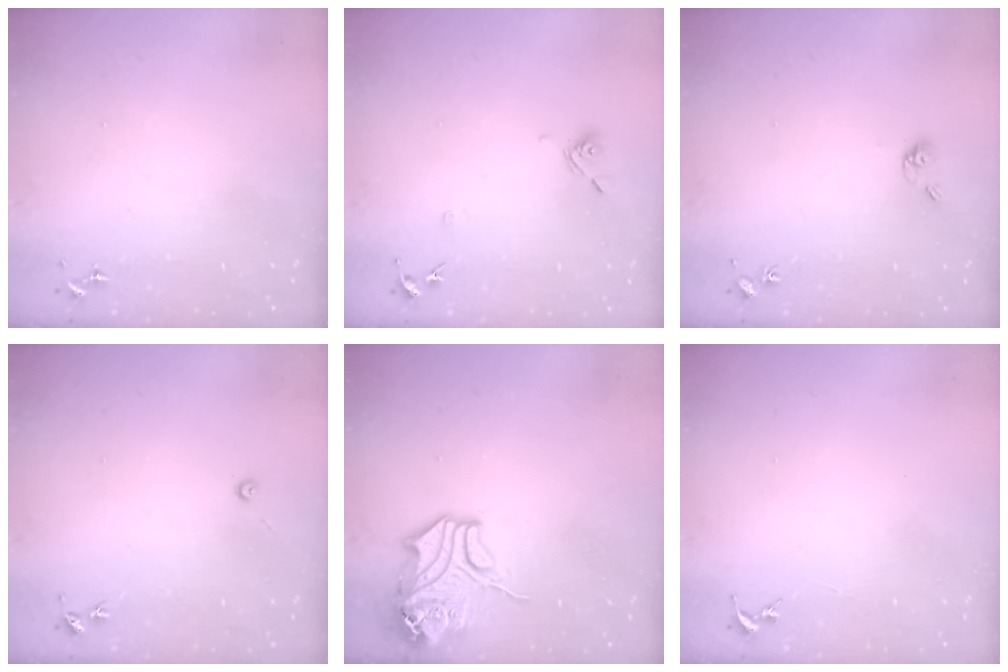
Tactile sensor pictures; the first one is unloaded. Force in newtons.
{"total": 7.5, "press": 7.3, "slide": 1.6}
{"total": 6.0, "press": 5.6, "slide": 2.1}
{"total": 3.0, "press": 3.0, "slide": 0.3}
{"total": 13.8, "press": 13.7, "slide": 2.0}
{"total": 0.0}